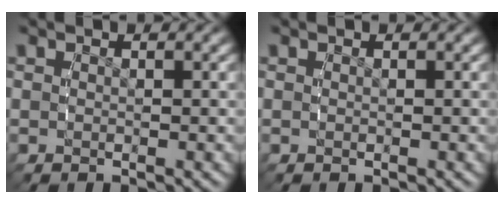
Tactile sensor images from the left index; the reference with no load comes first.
{"total": 0.0}